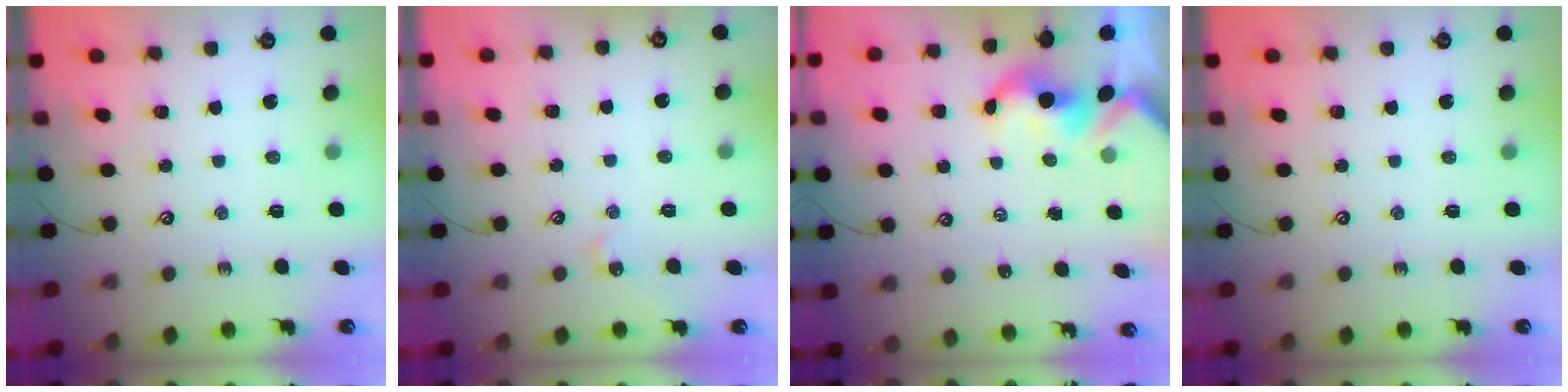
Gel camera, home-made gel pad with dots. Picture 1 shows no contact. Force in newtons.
{"total": 2.2, "press": 2.1, "slide": 0.5}
{"total": 2.4, "press": 2.4, "slide": 0.3}
{"total": 0.0}